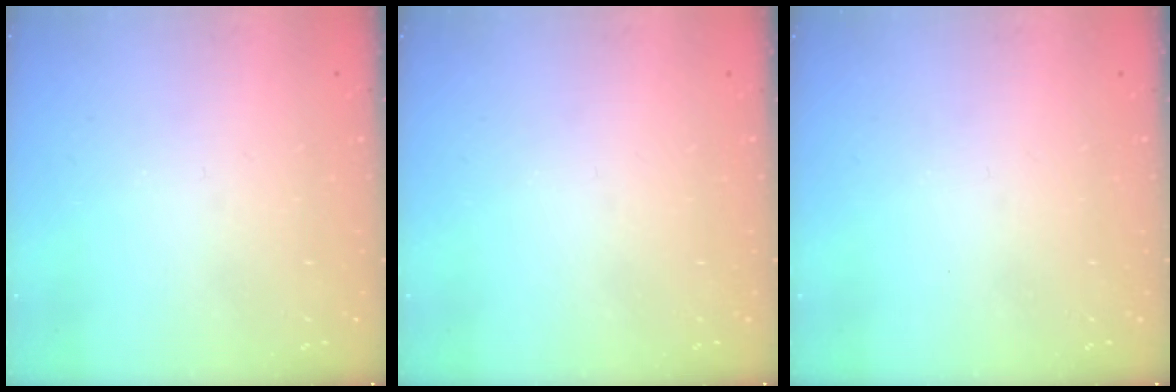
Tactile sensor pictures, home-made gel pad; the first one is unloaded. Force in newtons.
{"total": 0.0}
{"total": 0.0}